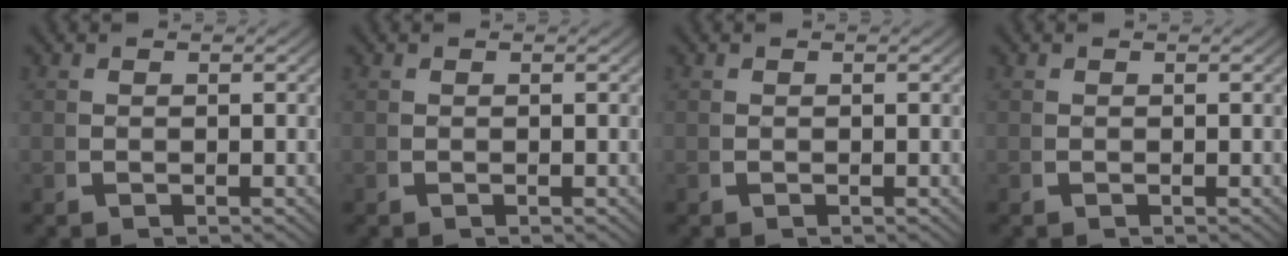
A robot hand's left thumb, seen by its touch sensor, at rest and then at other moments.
{"total": 0.0}
{"total": 0.0}
{"total": 0.0}